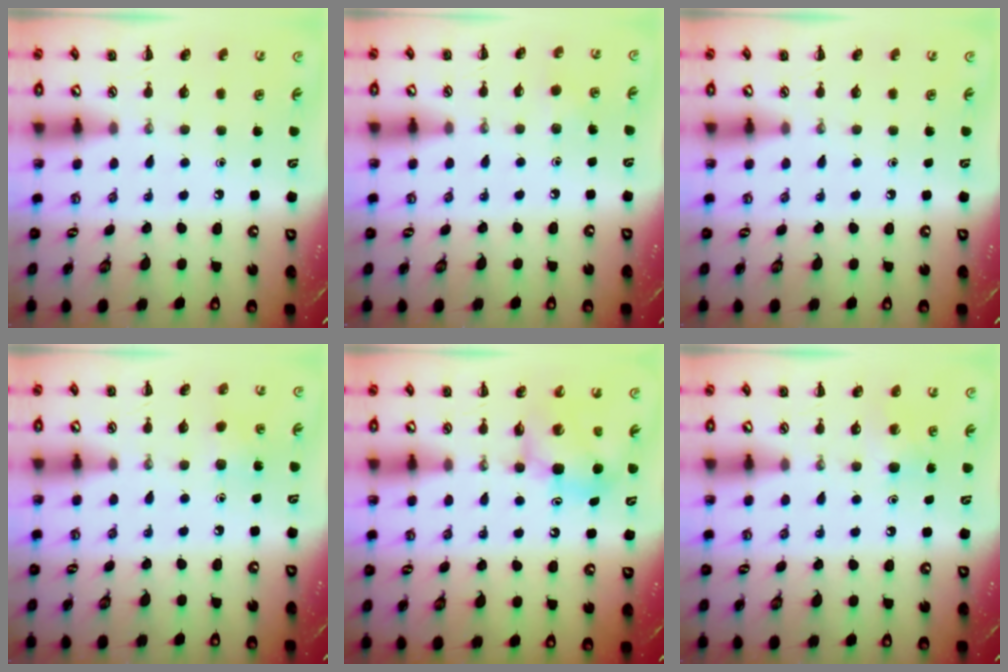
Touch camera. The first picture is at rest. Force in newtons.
{"total": 1.7, "press": 1.6, "slide": 0.6}
{"total": 0.0}
{"total": 5.8, "press": 5.5, "slide": 1.8}
{"total": 7.4, "press": 7.3, "slide": 1.5}
{"total": 5.4, "press": 5.2, "slide": 1.5}